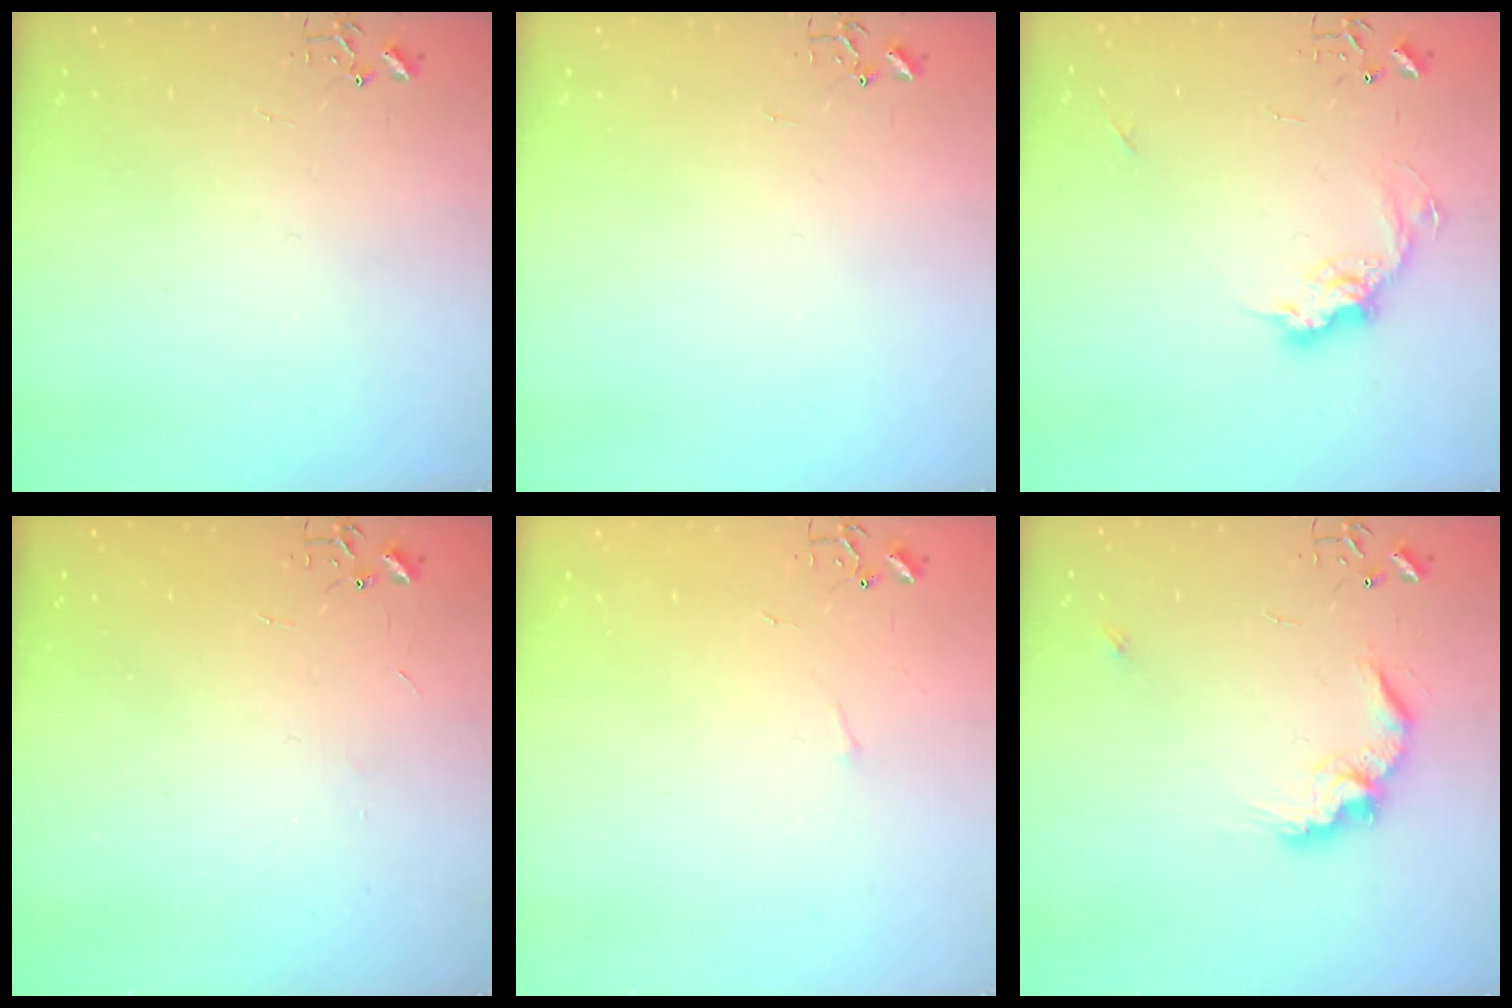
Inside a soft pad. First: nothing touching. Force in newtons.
{"total": 0.0}
{"total": 10.8, "press": 10.8, "slide": 0.5}
{"total": 1.9, "press": 1.9, "slide": 0.3}
{"total": 2.7, "press": 2.7, "slide": 0.4}
{"total": 14.2, "press": 14.1, "slide": 0.9}